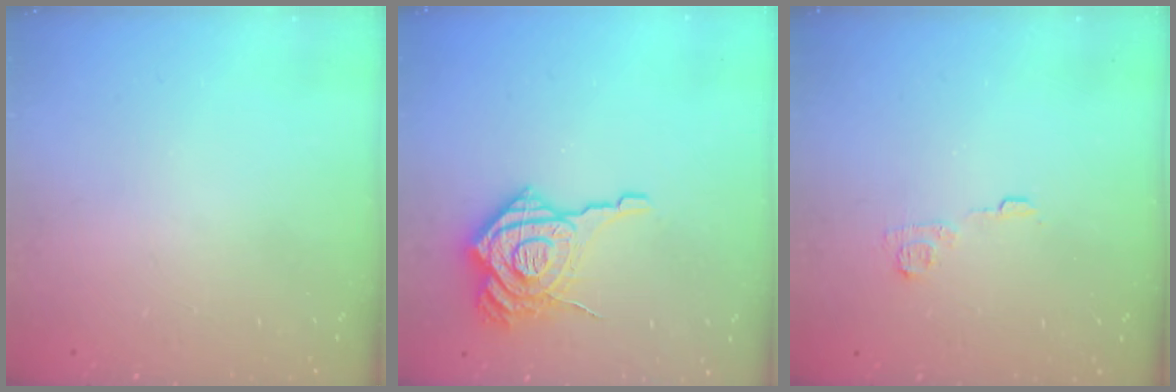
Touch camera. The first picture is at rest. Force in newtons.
{"total": 17.7, "press": 17.6, "slide": 1.8}
{"total": 5.4, "press": 5.4, "slide": 0.3}